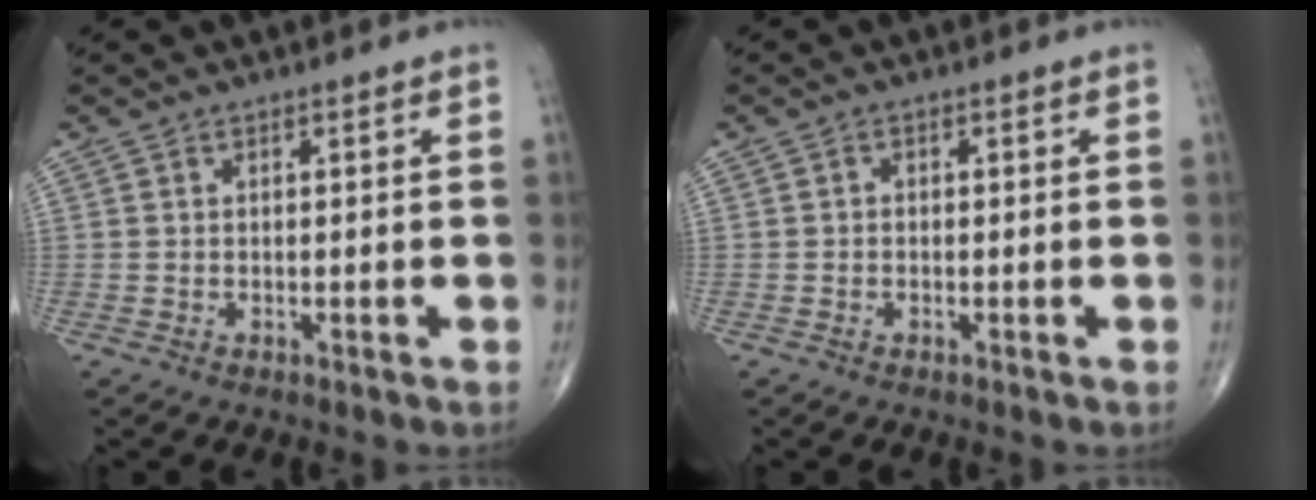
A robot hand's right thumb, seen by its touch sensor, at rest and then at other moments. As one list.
[{"total": 0.6, "force": [-0.3, 0.5, 0.2], "torque": [0.002, 0.002, -0.011]}]